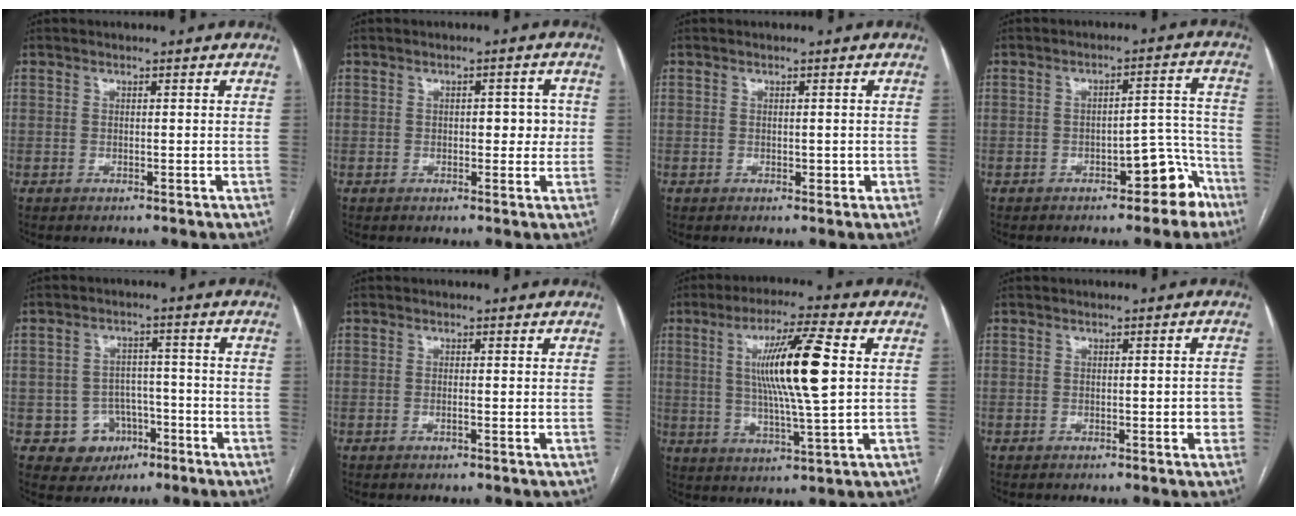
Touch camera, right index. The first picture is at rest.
{"total": 3.8, "force": [0.2, 1.9, 3.2], "torque": [-0.034, 0.009, 0.002]}
{"total": 1.1, "force": [-0.2, 0.6, 0.9], "torque": [-0.010, -0.001, 0.000]}
{"total": 7.3, "force": [-4.6, 2.9, 4.8], "torque": [-0.048, 0.031, -0.059]}
{"total": 6.2, "force": [-2.6, 5.6, 0.9], "torque": [-0.002, 0.015, -0.031]}
{"total": 0.6, "force": [-0.3, 0.0, 0.6], "torque": [-0.013, 0.000, -0.004]}
{"total": 13.3, "force": [2.4, 0.2, 13.0], "torque": [-0.234, 0.001, 0.042]}
{"total": 2.6, "force": [-0.6, 0.8, 2.4], "torque": [-0.026, 0.006, -0.006]}